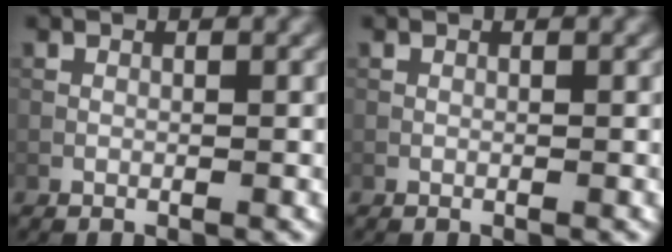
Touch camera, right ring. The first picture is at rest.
{"total": 0.0}